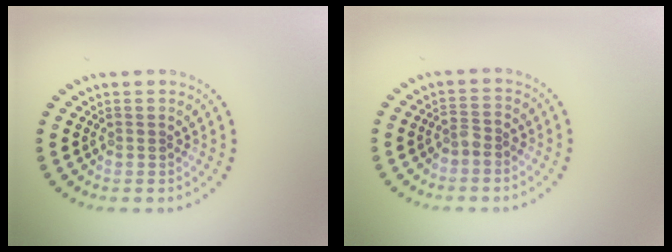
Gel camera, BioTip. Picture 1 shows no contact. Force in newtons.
{"total": 1.3, "press": 1.1, "slide": 0.7}